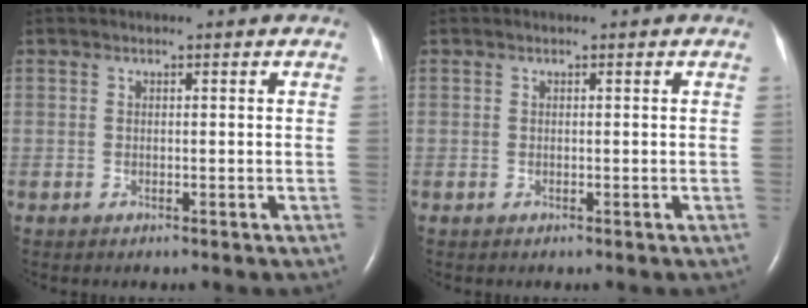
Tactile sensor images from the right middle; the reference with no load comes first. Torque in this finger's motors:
{"motor_torque": [0.00, 0.00, 0.00, 0.00]}